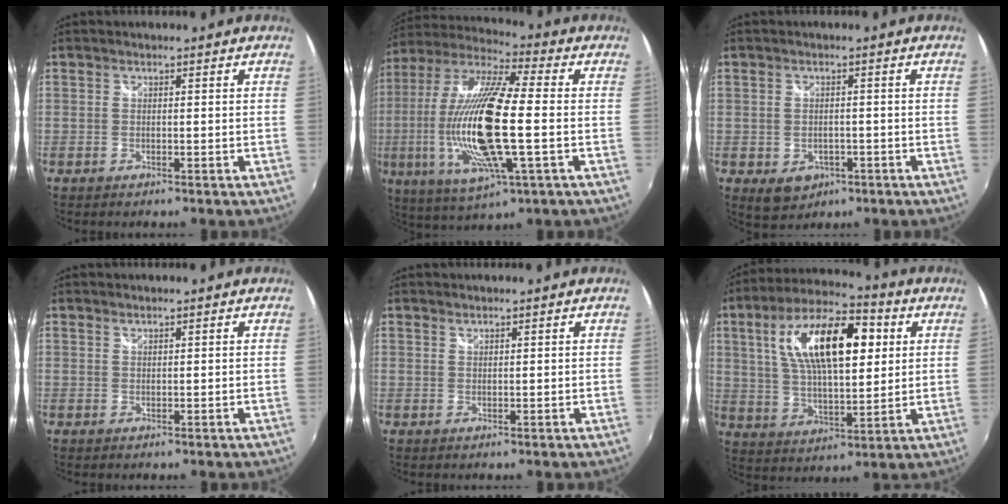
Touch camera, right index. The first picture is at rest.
{"total": 23.7, "force": [-2.9, 5.3, 22.9], "torque": [-0.435, -0.027, -0.059]}
{"total": 5.8, "force": [-2.2, 4.5, 2.9], "torque": [-0.063, -0.011, -0.021]}
{"total": 0.5, "force": [0.5, 0.0, 0.0], "torque": [0.002, 0.001, 0.010]}
{"total": 0.7, "force": [0.7, 0.1, 0.0], "torque": [0.001, 0.001, 0.014]}
{"total": 19.1, "force": [5.7, 7.9, 16.4], "torque": [-0.292, 0.028, 0.100]}